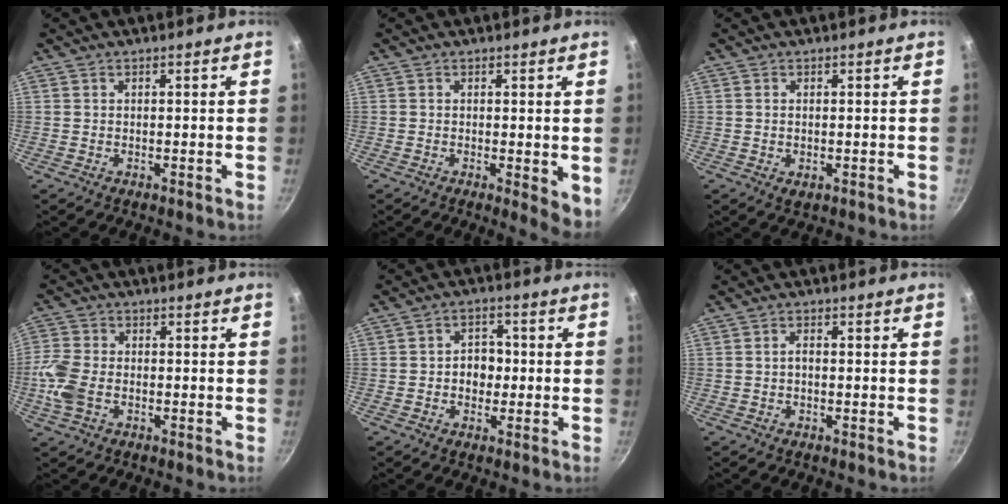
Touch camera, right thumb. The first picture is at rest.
{"total": 4.5, "force": [-0.2, 1.6, 4.2], "torque": [-0.047, -0.012, -0.002]}
{"total": 1.4, "force": [-0.1, 0.8, 1.2], "torque": [-0.018, -0.005, -0.002]}
{"total": 7.5, "force": [-2.1, 4.9, 5.3], "torque": [-0.122, 0.012, -0.054]}
{"total": 5.2, "force": [-0.6, 4.2, 3.0], "torque": [-0.010, 0.011, -0.013]}
{"total": 1.5, "force": [-0.2, 0.9, 1.2], "torque": [-0.020, 0.010, -0.005]}